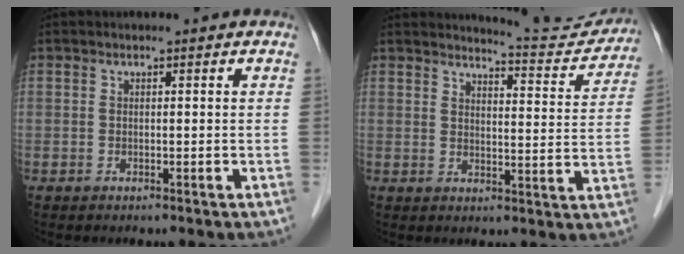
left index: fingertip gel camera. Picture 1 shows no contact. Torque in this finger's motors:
{"motor_torque": [0.97, -1.17, 0.12, 0.00]}